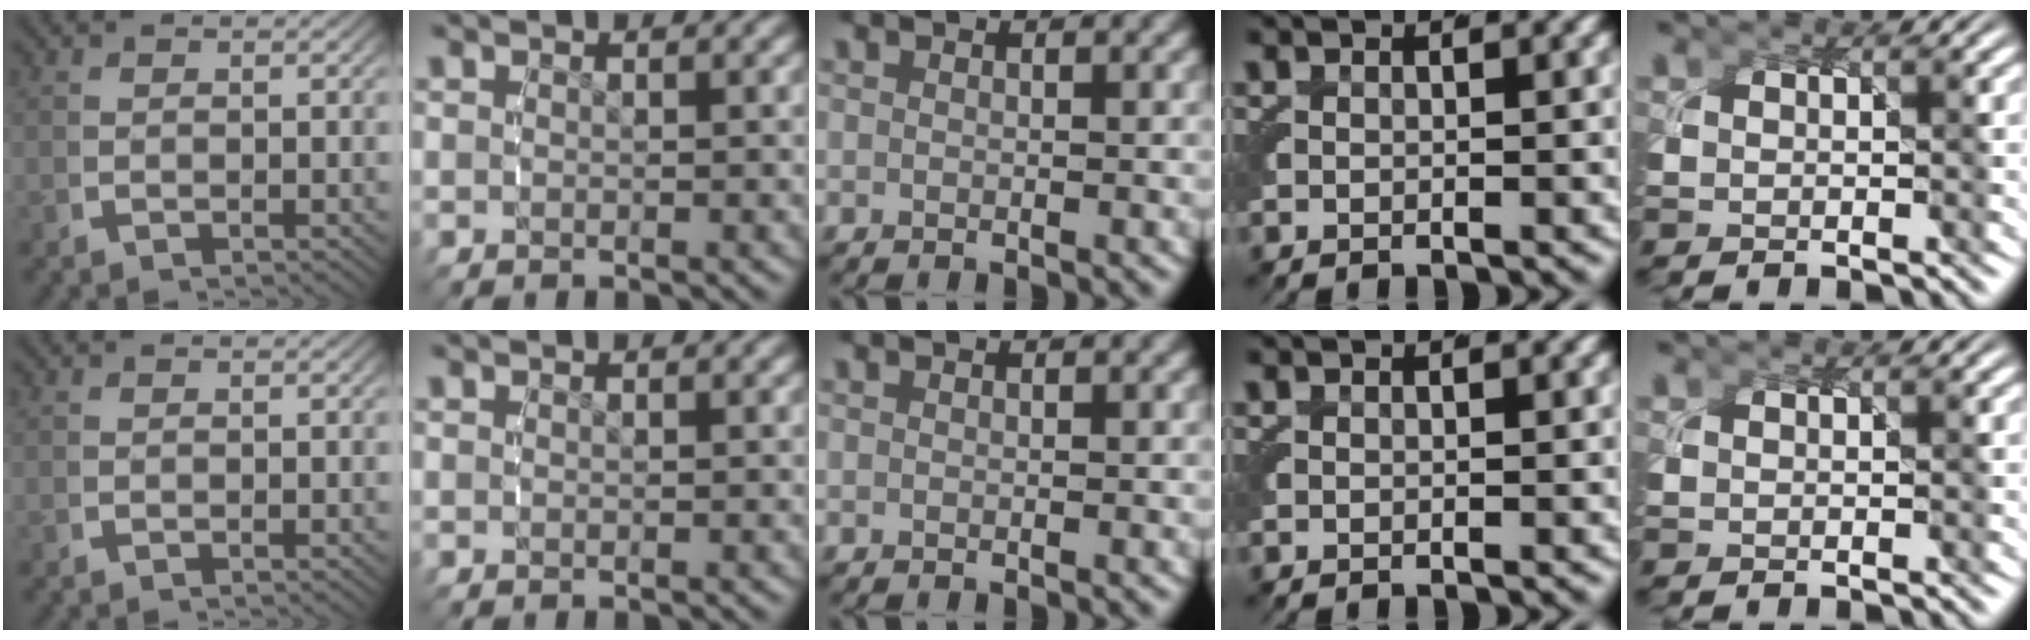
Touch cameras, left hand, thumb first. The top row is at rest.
{}